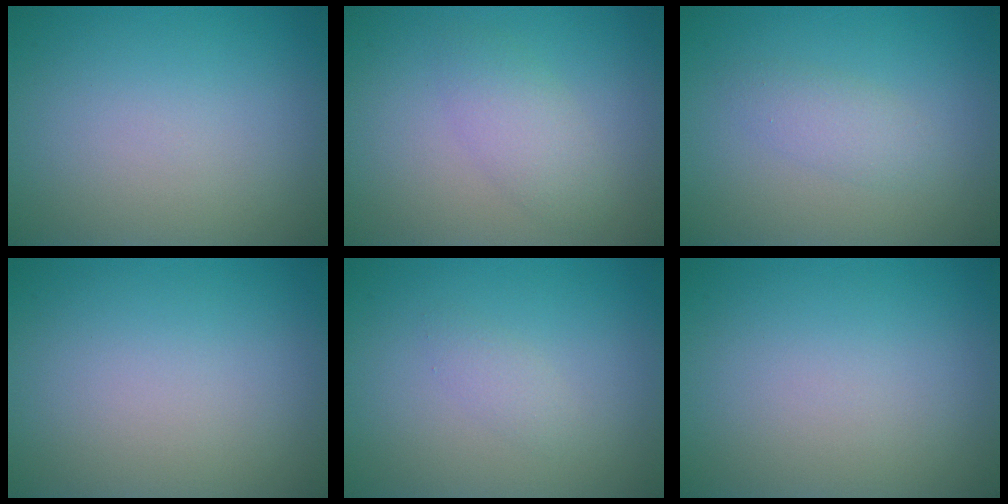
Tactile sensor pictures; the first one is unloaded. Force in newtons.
{"total": 2.4, "press": 2.4, "slide": 0.1}
{"total": 1.8, "press": 1.8, "slide": 0.0}
{"total": 0.0}
{"total": 1.1, "press": 1.1, "slide": 0.0}
{"total": 0.0}